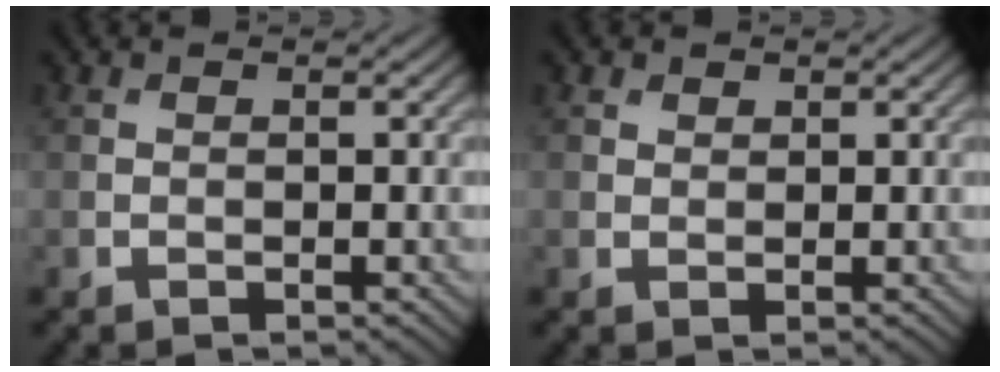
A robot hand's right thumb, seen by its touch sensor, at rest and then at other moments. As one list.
[{"total": 1.1, "force": [0.7, 0.7, 0.2], "torque": [-0.002, 0.001, 0.013]}]